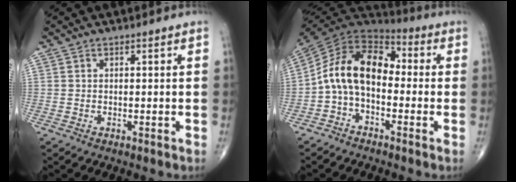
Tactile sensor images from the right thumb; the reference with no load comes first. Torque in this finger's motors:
{"motor_torque": [0.31, 0.28, 0.62, -0.09, 0.42]}